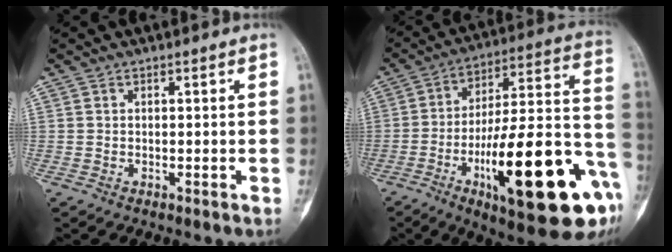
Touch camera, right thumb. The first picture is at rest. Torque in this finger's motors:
{"motor_torque": [2.98, 2.04, 2.21, -0.56, 0.63]}